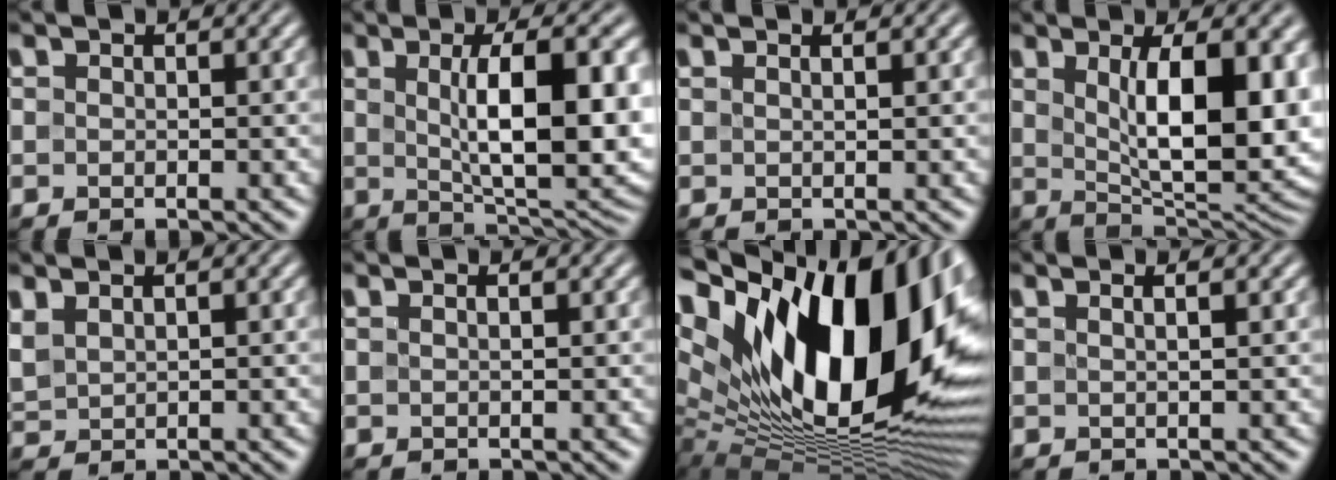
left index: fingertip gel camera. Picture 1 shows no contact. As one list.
[{"total": 10.2, "force": [0.9, 3.7, 9.4], "torque": [-0.140, -0.007, 0.022]}, {"total": 0.8, "force": [0.5, 0.0, 0.7], "torque": [-0.009, 0.002, 0.003]}, {"total": 11.2, "force": [1.6, 4.6, 10.1], "torque": [-0.145, -0.011, 0.036]}, {"total": 2.0, "force": [1.3, 1.0, 1.1], "torque": [-0.041, 0.005, 0.035]}, {"total": 0.6, "force": [0.3, -0.1, 0.4], "torque": [-0.007, 0.001, 0.003]}, {"total": 20.7, "force": [5.7, 10.9, 16.6], "torque": [-0.298, 0.019, 0.102]}, {"total": 2.2, "force": [1.1, 0.8, 1.7], "torque": [-0.004, 0.004, -0.010]}]